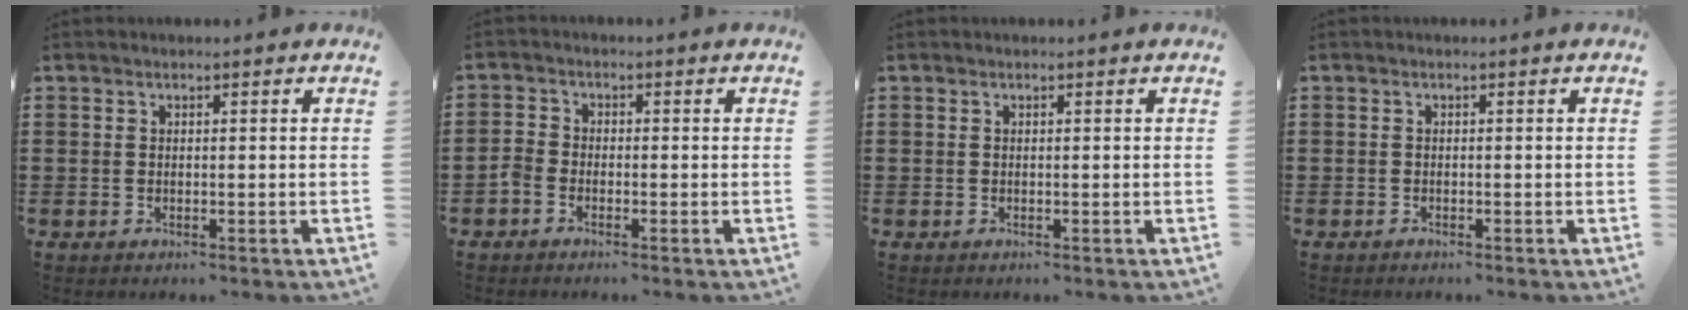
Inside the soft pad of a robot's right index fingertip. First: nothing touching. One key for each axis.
{"total": 1.9, "fx": -1.4, "fy": 1.0, "fz": 0.7, "tx": -0.024, "ty": 0.002, "tz": -0.030}
{"total": 0.0}
{"total": 0.5, "fx": -0.5, "fy": 0.0, "fz": 0.1, "tx": -0.003, "ty": -0.003, "tz": -0.010}